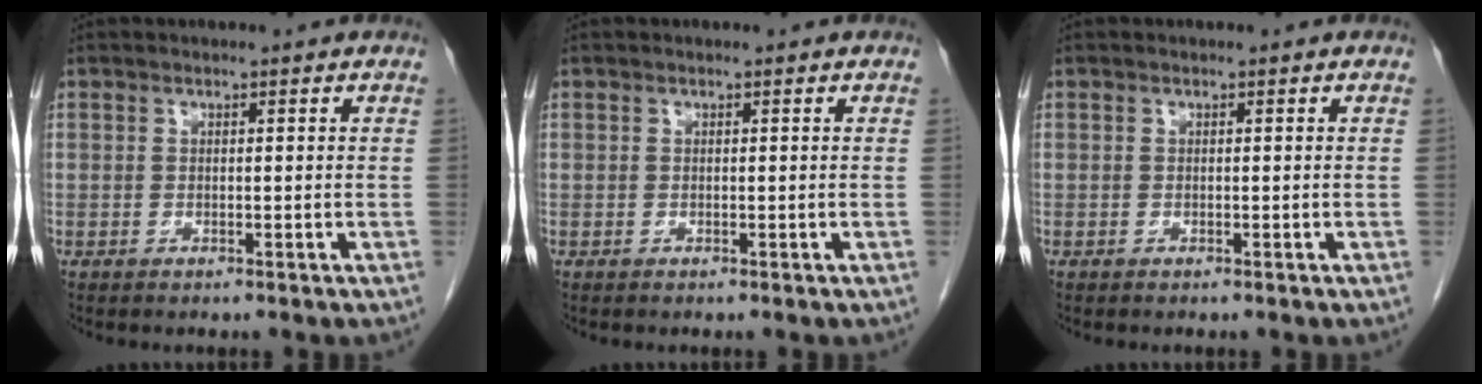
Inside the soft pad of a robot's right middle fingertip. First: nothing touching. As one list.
[{"total": 0.0}, {"total": 0.0}]